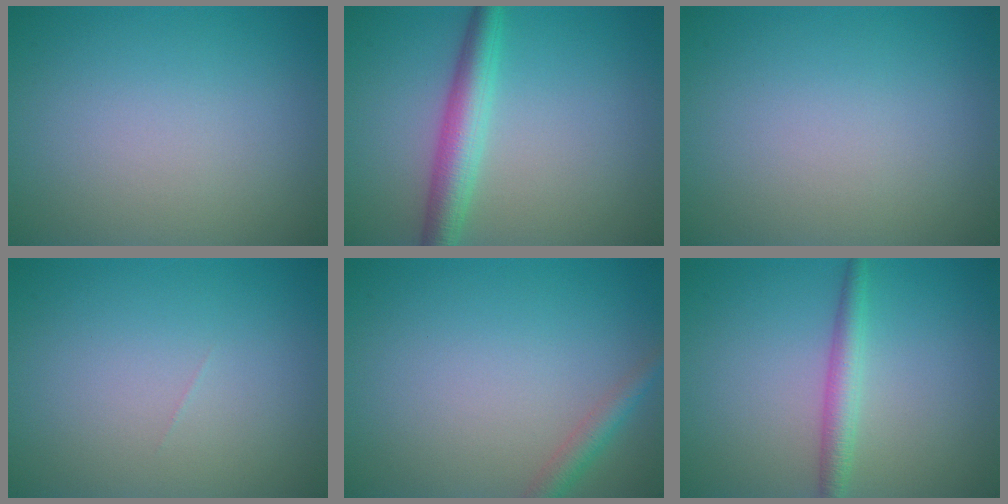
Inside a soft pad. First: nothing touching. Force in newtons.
{"total": 4.0, "press": 4.0, "slide": 0.1}
{"total": 0.0}
{"total": 0.0}
{"total": 1.9, "press": 1.9, "slide": 0.0}
{"total": 2.3, "press": 2.3, "slide": 0.0}